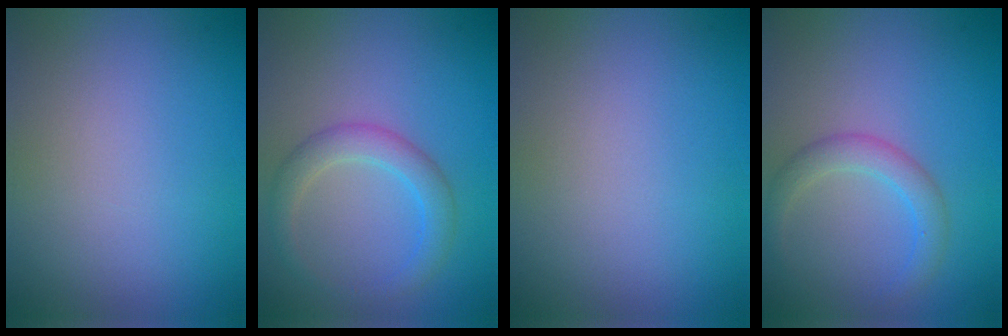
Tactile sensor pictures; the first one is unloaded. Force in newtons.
{"total": 2.9, "press": 2.9, "slide": 0.2}
{"total": 0.0}
{"total": 2.5, "press": 2.5, "slide": 0.1}